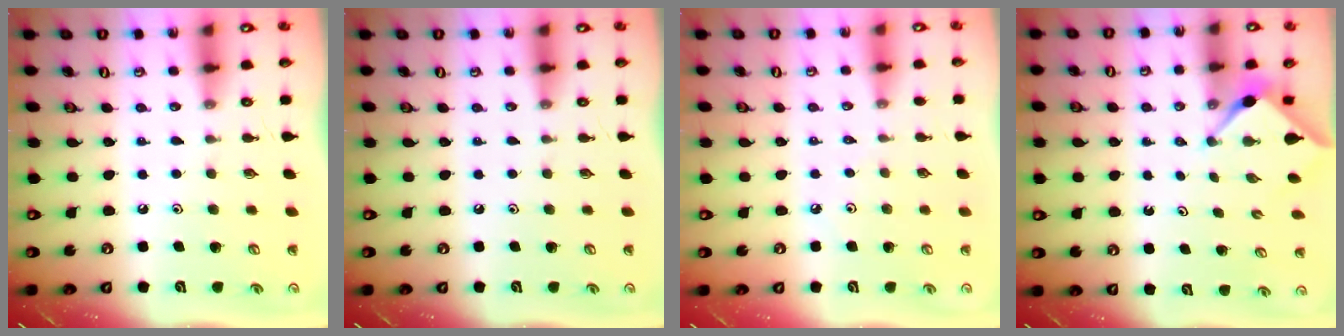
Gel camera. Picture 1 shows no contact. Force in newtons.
{"total": 0.0}
{"total": 1.1, "press": 1.1, "slide": 0.4}
{"total": 3.0, "press": 3.0, "slide": 0.4}